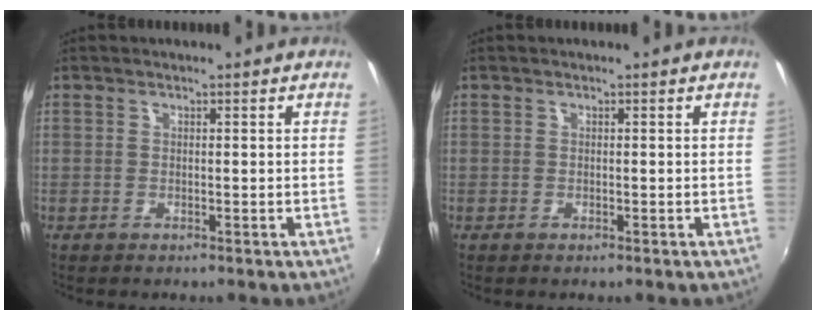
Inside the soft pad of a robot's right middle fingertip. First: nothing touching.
{"total": 0.0}